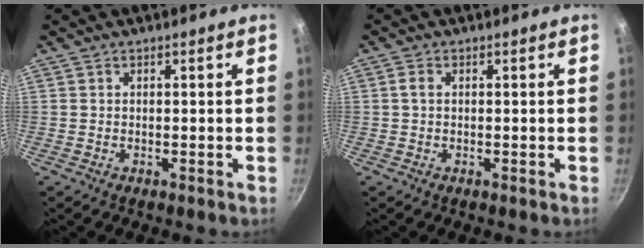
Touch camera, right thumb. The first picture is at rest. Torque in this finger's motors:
{"motor_torque": [0.17, 0.07, 0.31, 0.32, 0.02]}